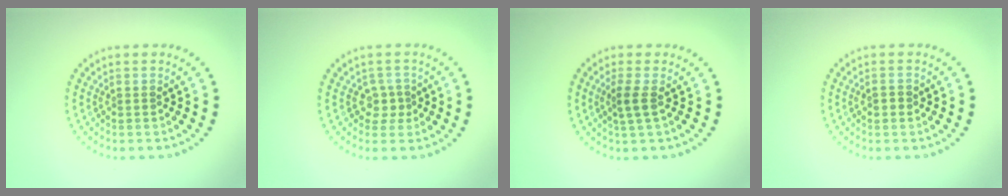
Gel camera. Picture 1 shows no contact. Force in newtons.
{"total": 1.6, "press": 1.1, "slide": 1.1}
{"total": 1.6, "press": 1.2, "slide": 1.0}
{"total": 0.9, "press": 0.9, "slide": 0.2}